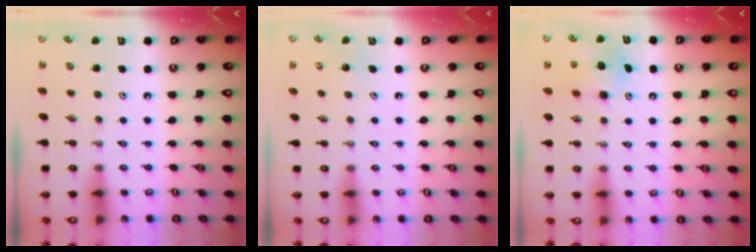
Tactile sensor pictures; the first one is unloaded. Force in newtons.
{"total": 2.8, "press": 2.8, "slide": 0.2}
{"total": 6.8, "press": 6.8, "slide": 0.4}